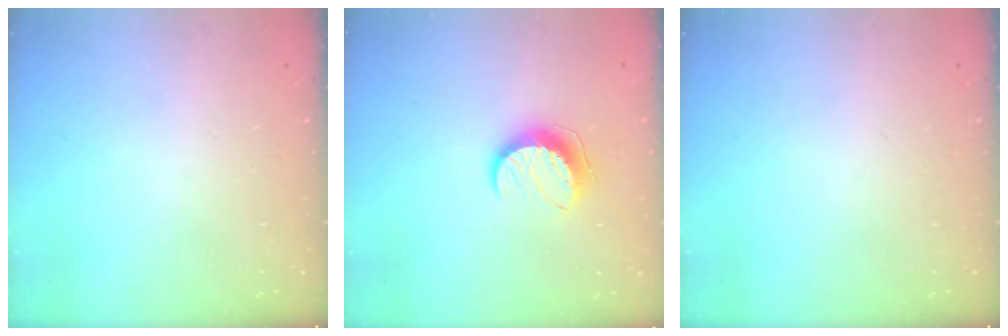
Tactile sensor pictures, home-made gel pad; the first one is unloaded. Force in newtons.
{"total": 9.5, "press": 9.5, "slide": 0.7}
{"total": 0.0}